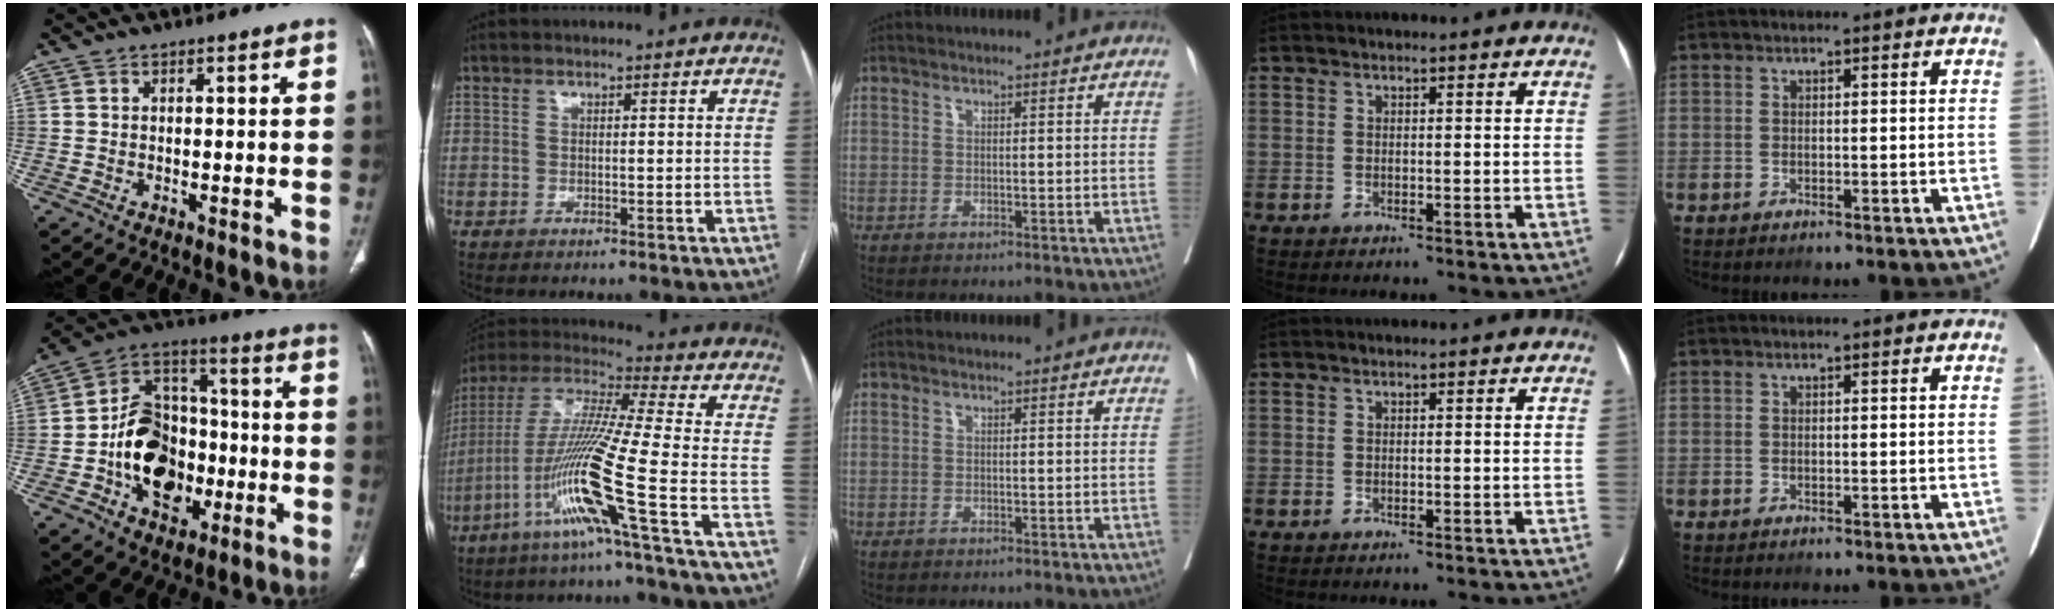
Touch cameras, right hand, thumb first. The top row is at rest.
{"thumb": {"total": 18.3, "force": [-4.5, 13.2, 11.9], "torque": [-0.152, 0.042, -0.074]}, "index": {"total": 15.9, "force": [-6.7, -2.0, 14.3], "torque": [-0.297, -0.016, -0.135]}}